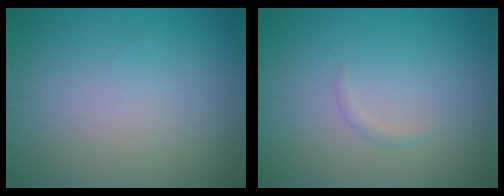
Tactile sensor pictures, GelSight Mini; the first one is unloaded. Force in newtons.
{"total": 0.6, "press": 0.6, "slide": 0.0}